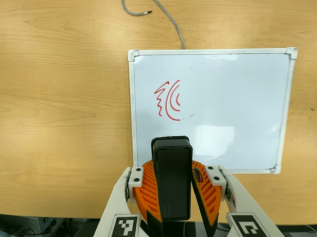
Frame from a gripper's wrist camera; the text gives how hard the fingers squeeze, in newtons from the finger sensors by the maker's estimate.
{"total": 10.3, "left": 10.2, "right": 10.5}